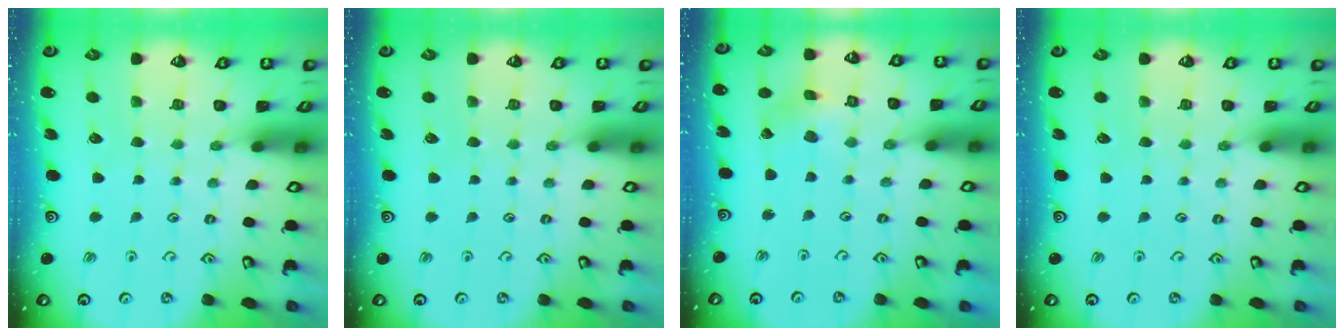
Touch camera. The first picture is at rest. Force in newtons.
{"total": 0.0}
{"total": 1.7, "press": 1.6, "slide": 0.4}
{"total": 0.0}